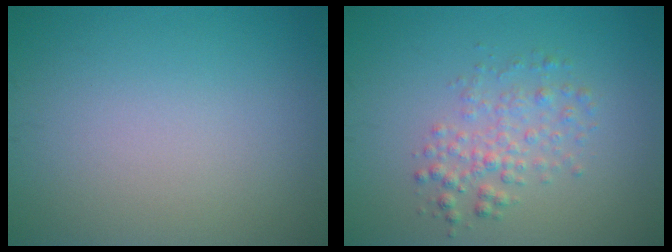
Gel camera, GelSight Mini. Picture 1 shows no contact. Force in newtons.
{"total": 2.6, "press": 2.6, "slide": 0.1}